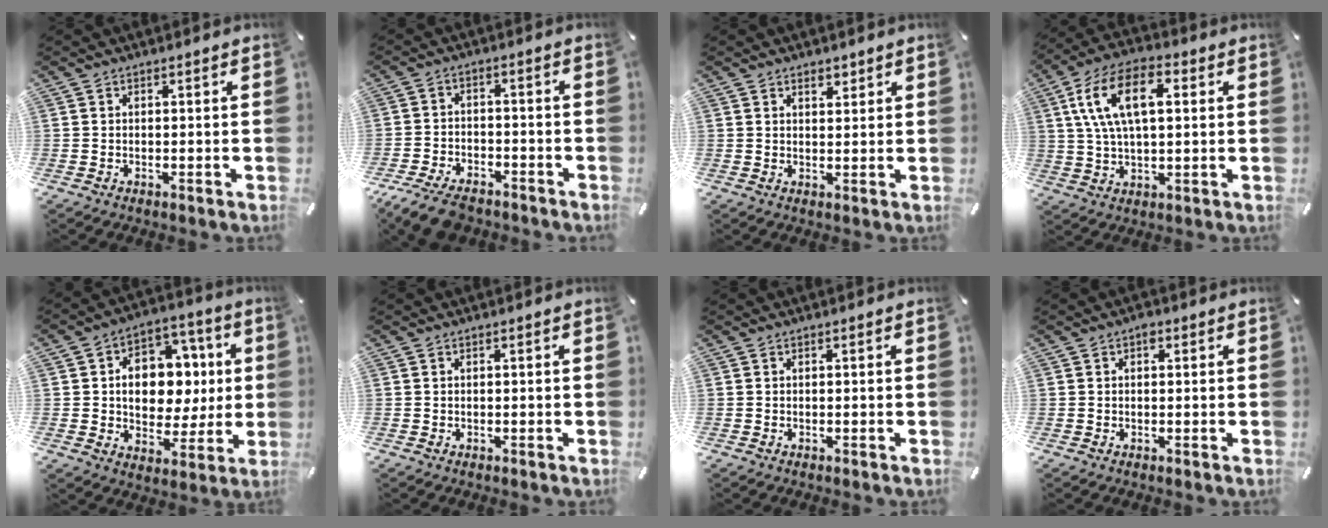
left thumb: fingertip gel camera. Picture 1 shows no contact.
{"total": 7.5, "force": [-6.0, 3.3, 3.2], "torque": [-0.065, 0.026, -0.113]}
{"total": 2.1, "force": [1.6, 1.2, 0.7], "torque": [0.001, -0.006, 0.025]}
{"total": 13.8, "force": [4.1, 7.4, 10.9], "torque": [-0.232, 0.010, 0.067]}
{"total": 13.0, "force": [0.6, 10.6, 7.4], "torque": [-0.115, -0.003, 0.020]}
{"total": 0.0}
{"total": 0.0}
{"total": 1.4, "force": [0.5, 1.0, 0.8], "torque": [-0.009, 0.004, 0.005]}